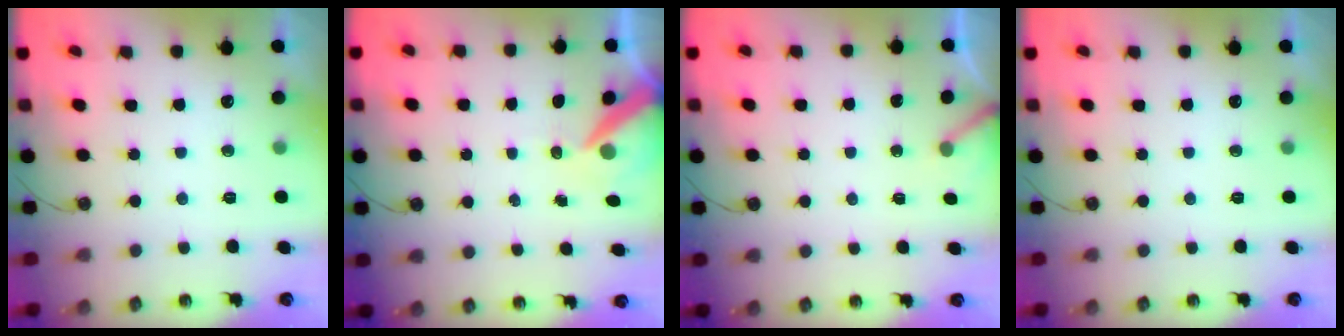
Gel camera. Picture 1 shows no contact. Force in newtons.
{"total": 8.5, "press": 8.4, "slide": 1.2}
{"total": 3.2, "press": 3.2, "slide": 0.2}
{"total": 0.0}